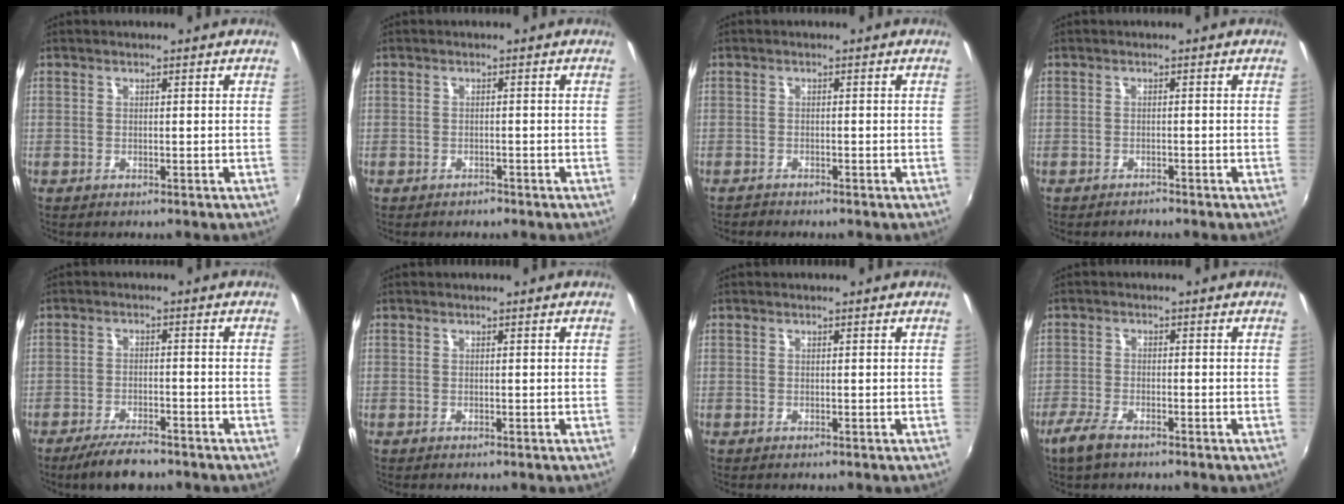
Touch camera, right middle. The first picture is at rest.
{"total": 1.1, "force": [-0.9, 0.6, 0.0], "torque": [-0.003, 0.004, -0.013]}
{"total": 1.2, "force": [-1.2, 0.1, 0.1], "torque": [-0.009, 0.000, -0.021]}
{"total": 1.0, "force": [-1.0, 0.2, -0.1], "torque": [0.001, -0.002, -0.017]}
{"total": 6.6, "force": [-5.4, 1.6, 3.5], "torque": [-0.085, -0.011, -0.093]}
{"total": 0.0}
{"total": 0.0}
{"total": 4.6, "force": [-3.3, 1.3, 2.8], "torque": [-0.079, -0.007, -0.067]}